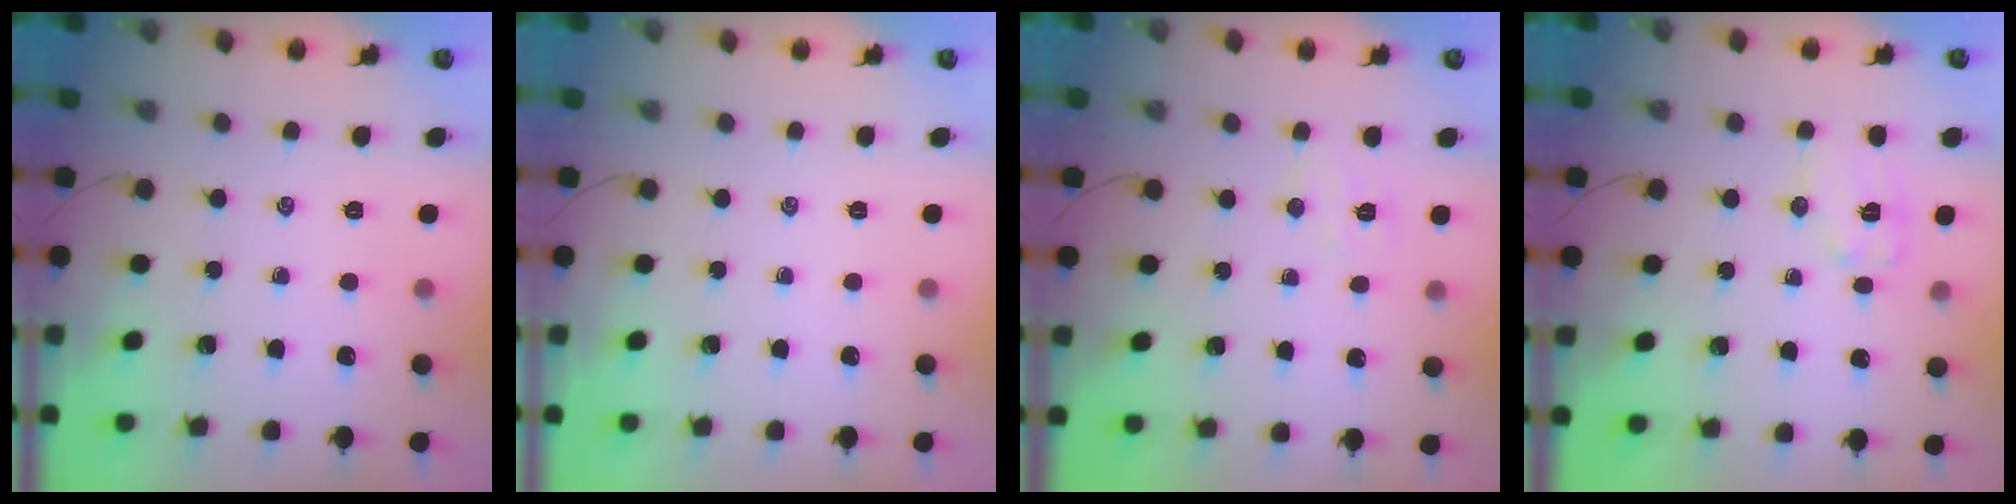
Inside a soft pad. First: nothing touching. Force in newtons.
{"total": 0.0}
{"total": 5.5, "press": 5.4, "slide": 0.8}
{"total": 7.7, "press": 7.7, "slide": 0.7}